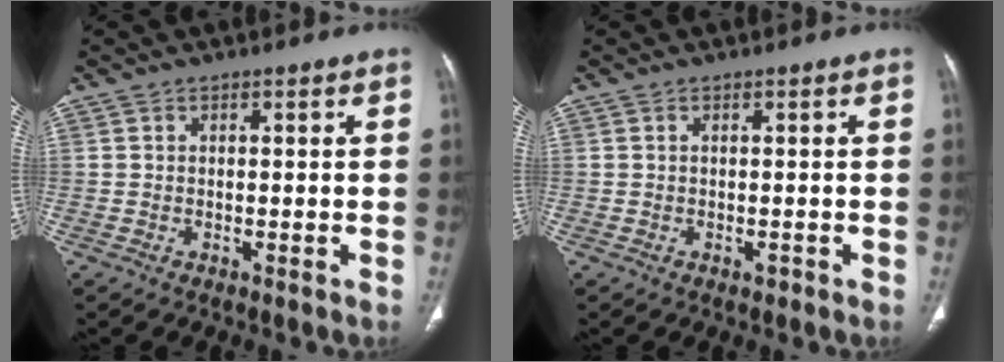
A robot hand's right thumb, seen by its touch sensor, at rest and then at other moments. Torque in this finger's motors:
{"motor_torque": [-0.21, 0.00, -0.02, -0.08, -0.03]}